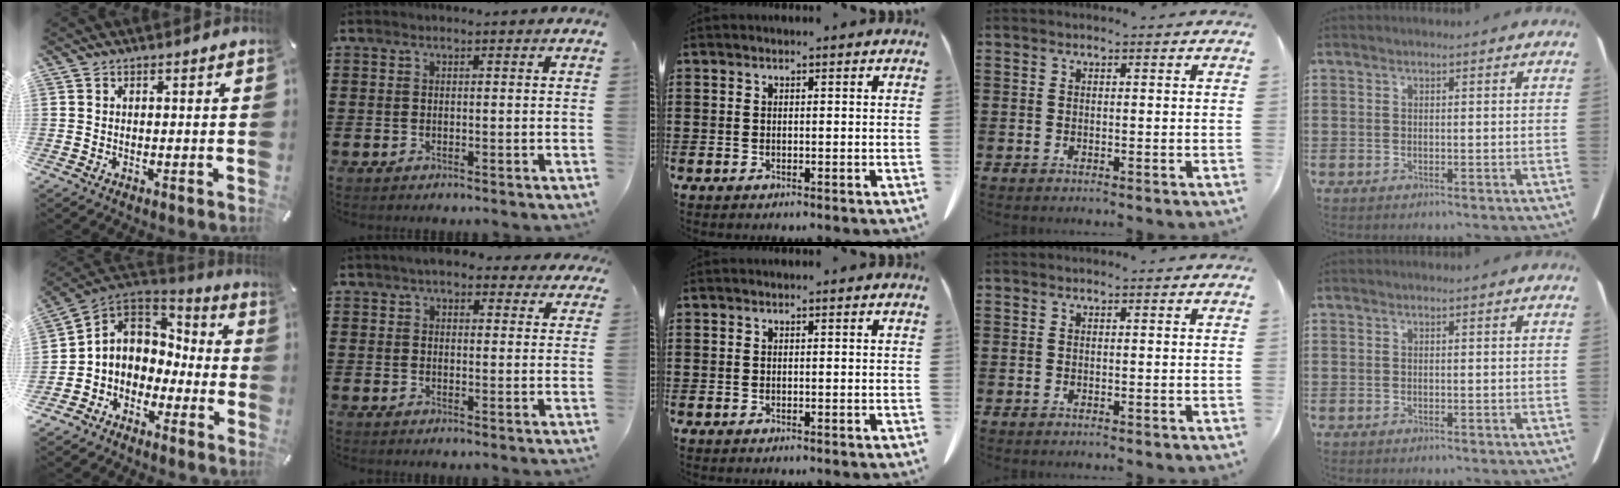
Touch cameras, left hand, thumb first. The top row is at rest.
{"thumb": {"total": 7.3, "force": [-1.5, 6.9, 1.9], "torque": [-0.056, 0.009, -0.026]}, "index": {"total": 4.9, "force": [4.3, 1.5, 2.0], "torque": [-0.044, -0.001, 0.077]}}